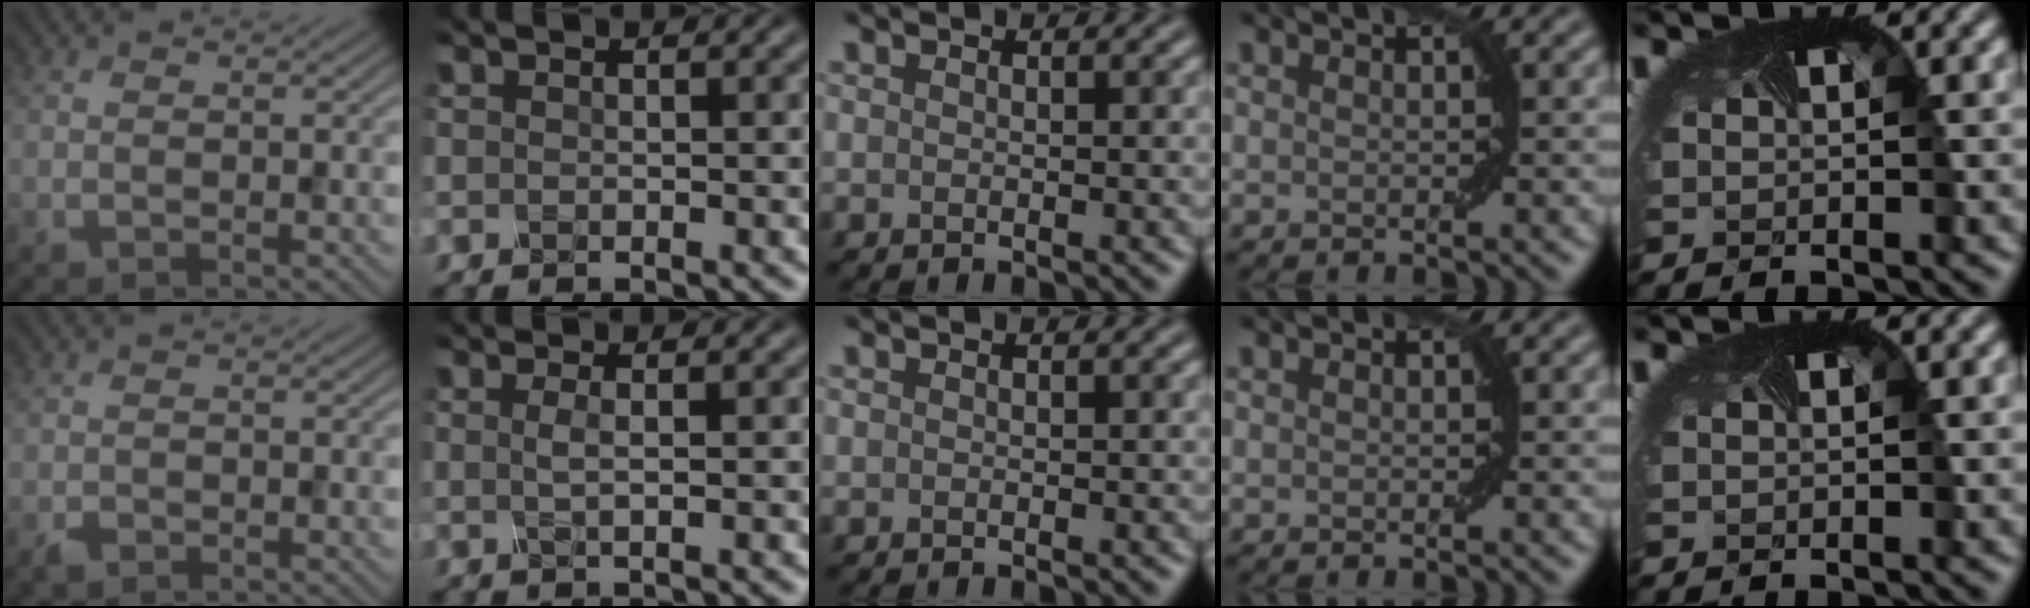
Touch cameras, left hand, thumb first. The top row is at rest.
{"thumb": {"total": 1.1, "force": [-0.8, 0.6, 0.5], "torque": [-0.009, 0.000, -0.018]}, "index": {"total": 1.3, "force": [0.3, 0.4, 1.2], "torque": [-0.023, 0.001, 0.003]}}